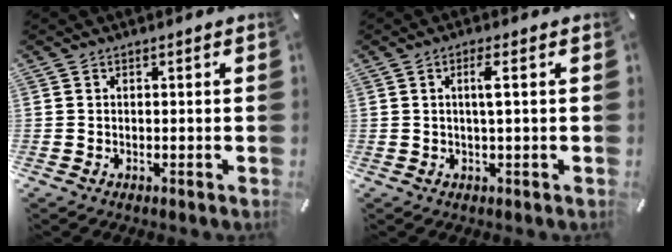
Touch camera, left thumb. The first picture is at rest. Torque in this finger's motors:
{"motor_torque": [0.14, -0.25, 0.15, 0.17, 0.04]}